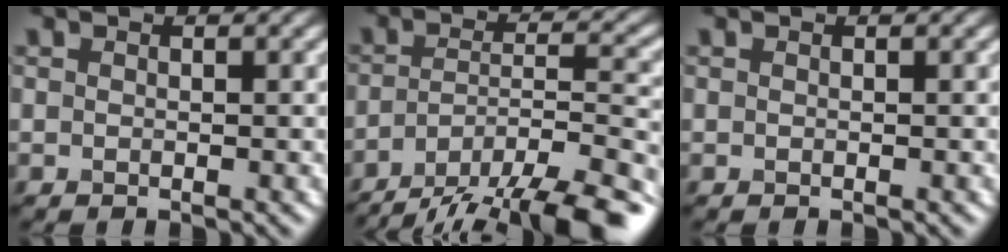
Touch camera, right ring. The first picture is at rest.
{"total": 13.5, "force": [-10.6, 3.8, 7.5], "torque": [-0.119, -0.012, -0.151]}
{"total": 0.0}